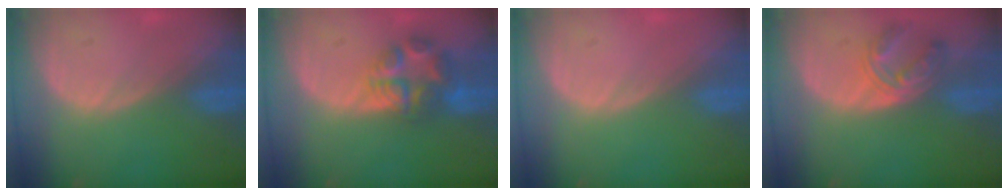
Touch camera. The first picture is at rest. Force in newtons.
{"total": 6.8, "press": 6.5, "slide": 2.1}
{"total": 0.0}
{"total": 5.5, "press": 5.4, "slide": 1.0}